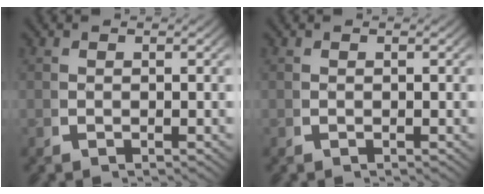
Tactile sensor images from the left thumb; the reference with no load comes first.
{"total": 0.0}